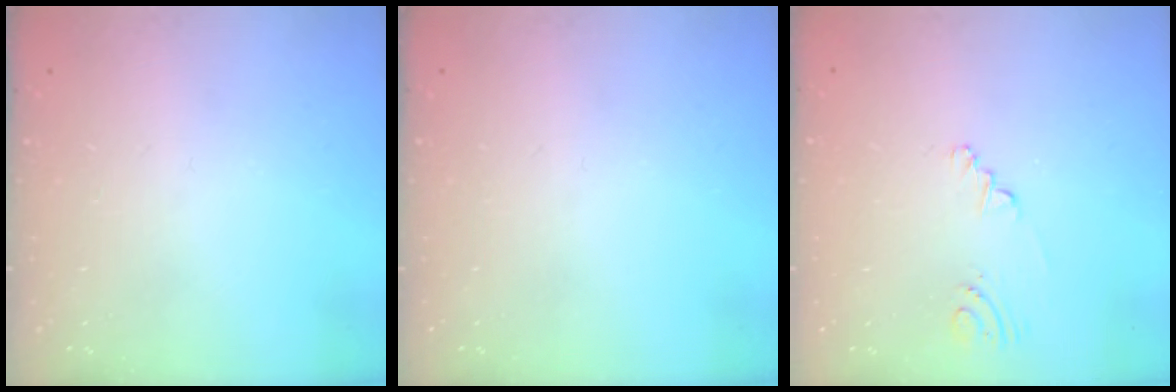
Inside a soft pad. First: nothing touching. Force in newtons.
{"total": 0.0}
{"total": 2.0, "press": 1.7, "slide": 1.0}